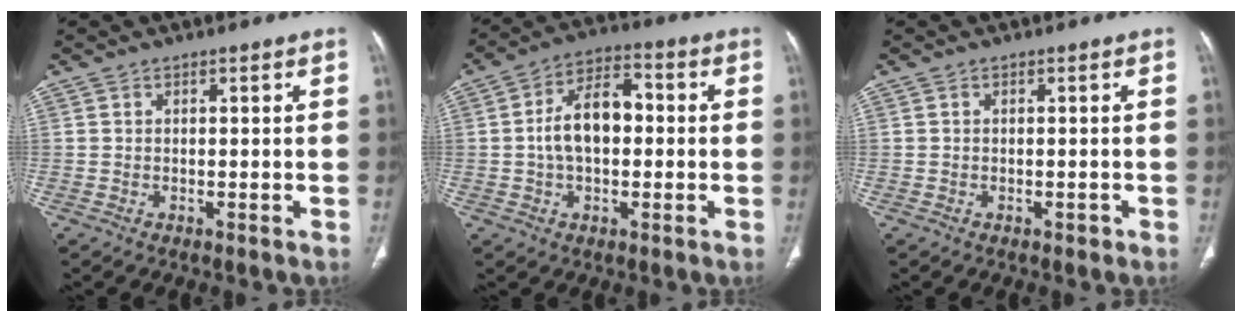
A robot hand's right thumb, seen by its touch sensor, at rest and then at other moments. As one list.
[{"total": 10.8, "force": [0.1, 6.4, 8.7], "torque": [-0.144, 0.030, -0.006]}, {"total": 0.7, "force": [-0.4, 0.5, 0.3], "torque": [-0.002, 0.001, -0.006]}]